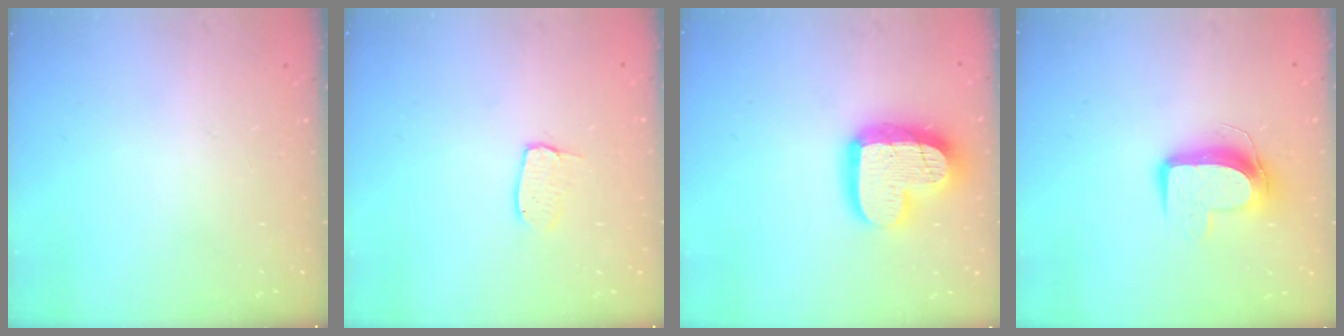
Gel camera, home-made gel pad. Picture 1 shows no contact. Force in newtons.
{"total": 4.3, "press": 4.3, "slide": 0.2}
{"total": 19.2, "press": 19.1, "slide": 1.8}
{"total": 10.4, "press": 10.4, "slide": 0.6}